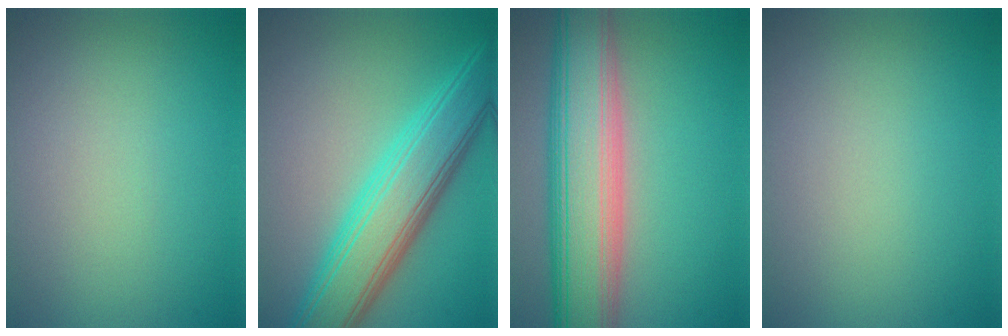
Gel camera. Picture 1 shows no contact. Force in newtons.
{"total": 8.2, "press": 8.2, "slide": 0.1}
{"total": 10.6, "press": 10.6, "slide": 0.7}
{"total": 0.0}